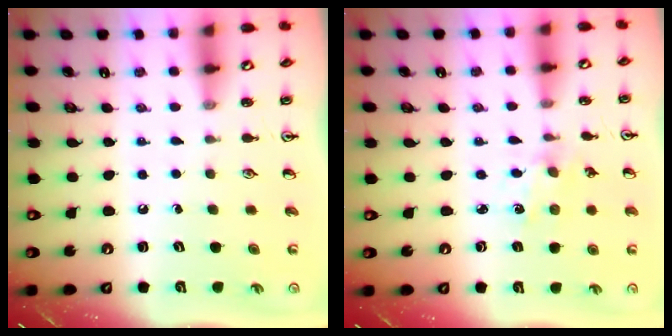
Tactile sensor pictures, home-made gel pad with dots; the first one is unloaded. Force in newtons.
{"total": 1.0, "press": 1.0, "slide": 0.2}